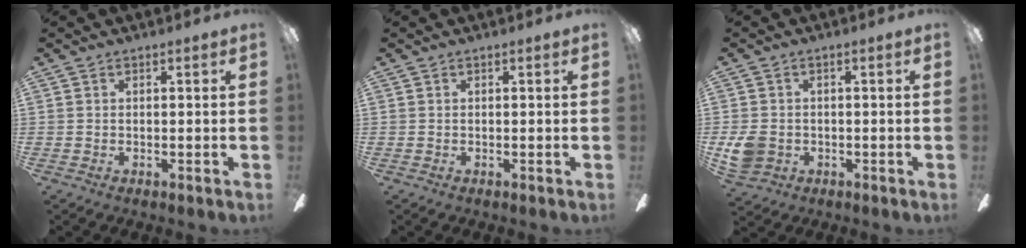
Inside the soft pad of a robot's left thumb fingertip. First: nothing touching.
{"total": 0.0}
{"total": 5.6, "force": [-1.2, 4.7, 2.9], "torque": [-0.068, 0.005, -0.024]}